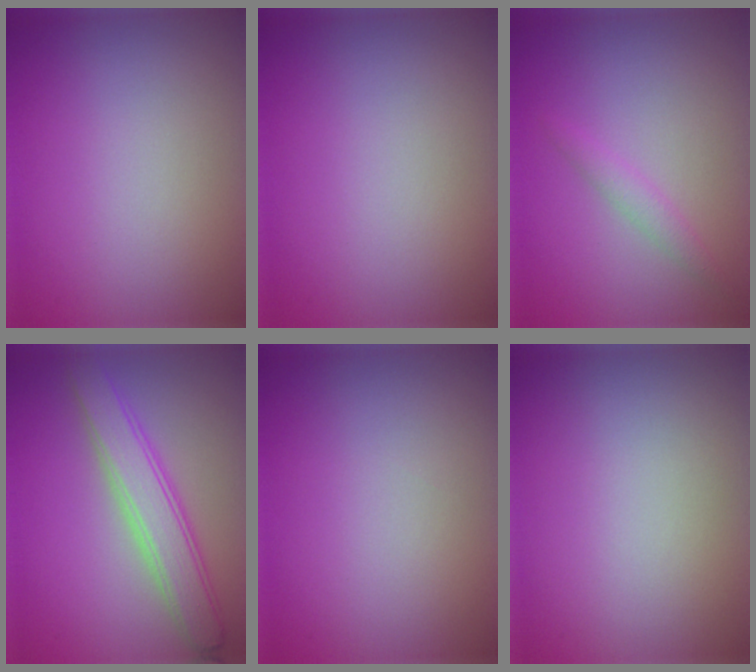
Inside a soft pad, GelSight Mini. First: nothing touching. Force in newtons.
{"total": 0.0}
{"total": 1.3, "press": 1.3, "slide": 0.1}
{"total": 4.5, "press": 4.5, "slide": 0.3}
{"total": 0.0}
{"total": 0.0}